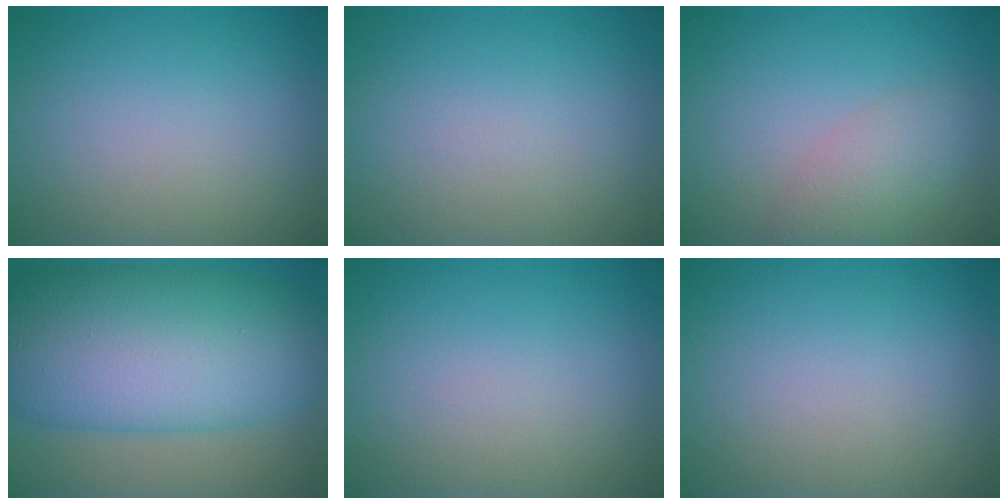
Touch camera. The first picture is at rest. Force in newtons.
{"total": 0.0}
{"total": 3.2, "press": 3.2, "slide": 0.1}
{"total": 14.6, "press": 14.6, "slide": 0.1}
{"total": 0.0}
{"total": 0.0}